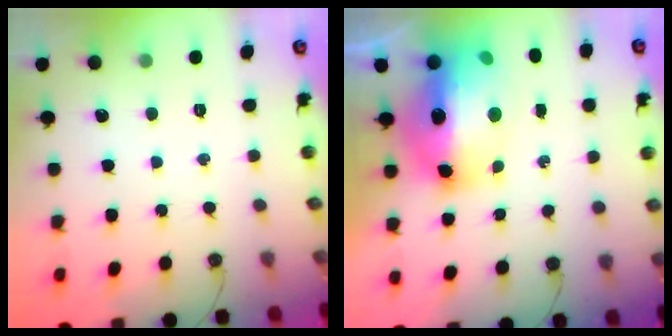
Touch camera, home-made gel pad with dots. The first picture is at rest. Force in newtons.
{"total": 20.1, "press": 20.0, "slide": 2.2}